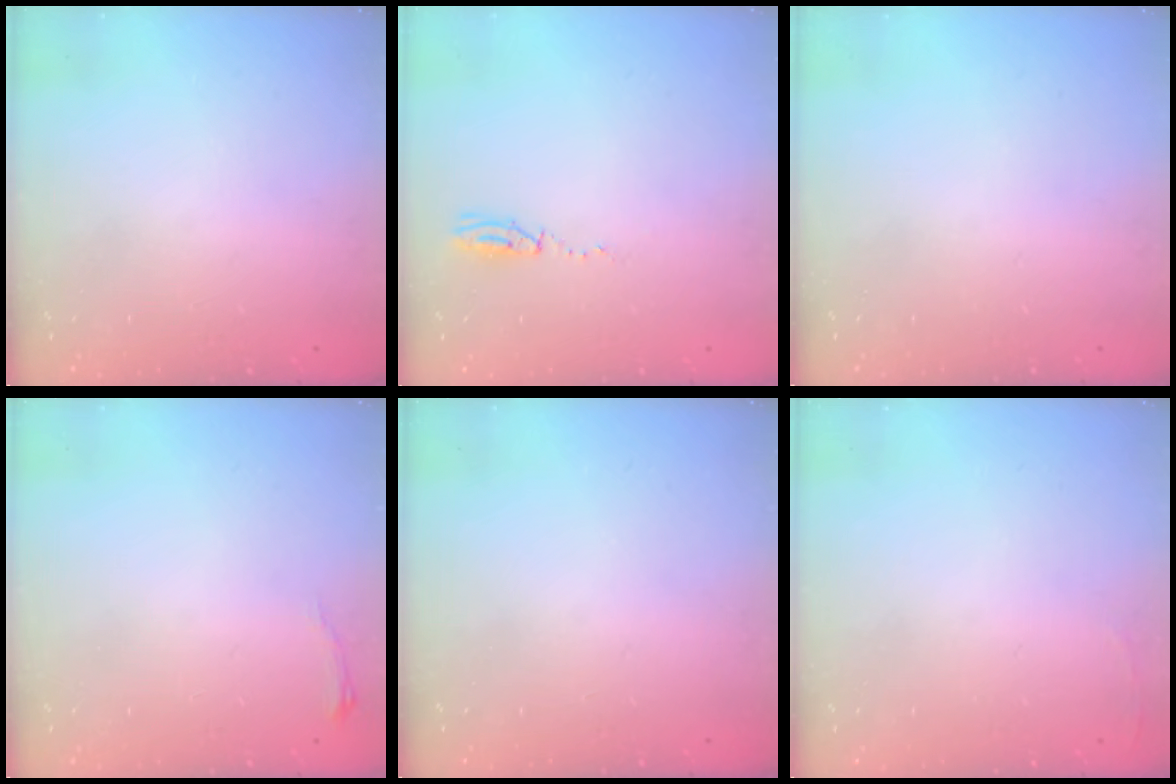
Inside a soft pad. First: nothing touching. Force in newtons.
{"total": 3.5, "press": 2.8, "slide": 2.1}
{"total": 0.0}
{"total": 3.1, "press": 3.1, "slide": 0.5}
{"total": 0.0}
{"total": 2.5, "press": 2.4, "slide": 0.9}